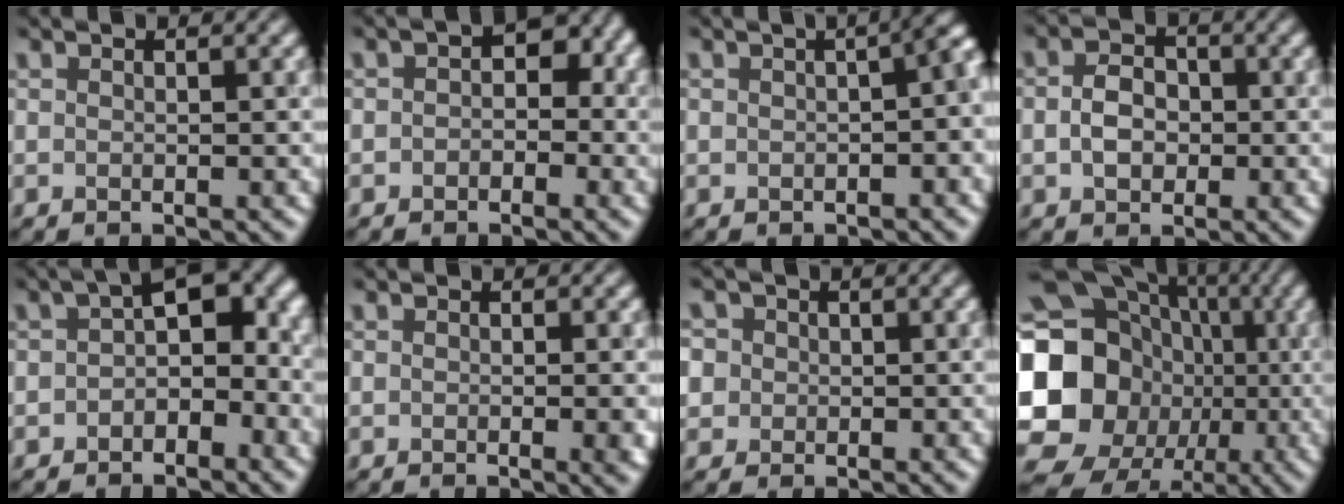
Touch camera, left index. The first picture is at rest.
{"total": 3.1, "force": [-0.1, 2.2, 2.1], "torque": [-0.016, 0.005, -0.016]}
{"total": 4.7, "force": [-0.1, 2.1, 4.2], "torque": [-0.029, 0.006, 0.002]}
{"total": 3.2, "force": [-0.4, 2.4, 2.0], "torque": [-0.041, 0.002, -0.013]}
{"total": 5.5, "force": [-0.6, 3.3, 4.3], "torque": [-0.046, 0.019, -0.026]}
{"total": 2.2, "force": [-0.5, 0.7, 2.1], "torque": [-0.021, -0.006, -0.003]}
{"total": 5.5, "force": [1.8, 4.7, 2.2], "torque": [-0.039, 0.031, 0.000]}
{"total": 20.3, "force": [-2.3, 18.0, 9.1], "torque": [-0.178, -0.015, -0.085]}